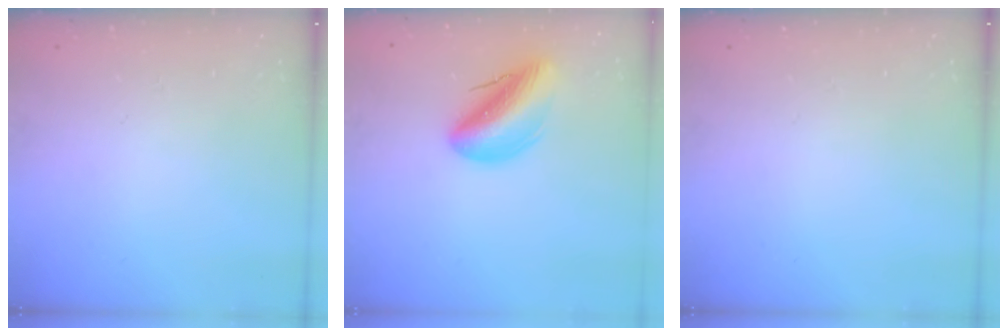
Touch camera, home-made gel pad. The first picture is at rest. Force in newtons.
{"total": 13.7, "press": 13.3, "slide": 3.4}
{"total": 0.0}